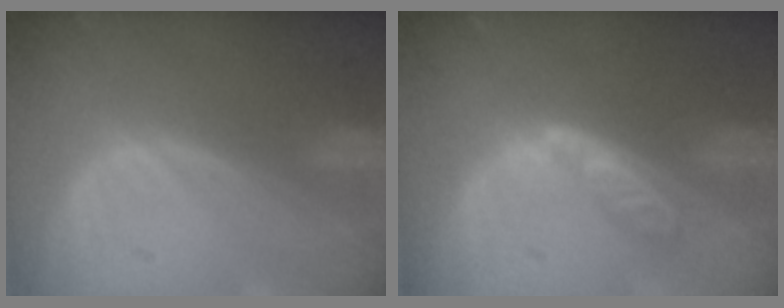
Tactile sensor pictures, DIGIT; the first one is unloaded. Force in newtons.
{"total": 4.7, "press": 3.9, "slide": 2.5}